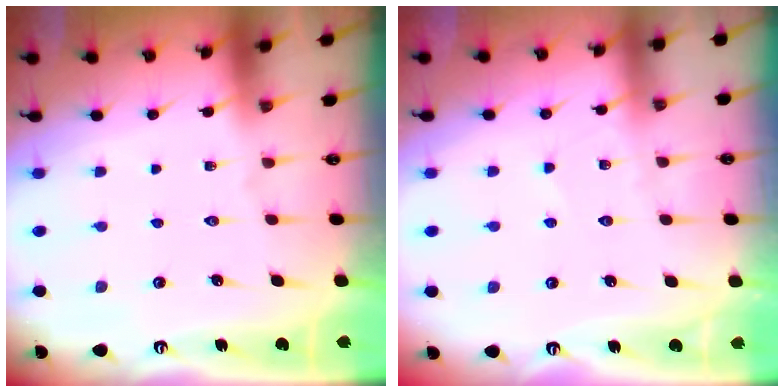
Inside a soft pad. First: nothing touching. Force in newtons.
{"total": 4.8, "press": 4.8, "slide": 0.4}